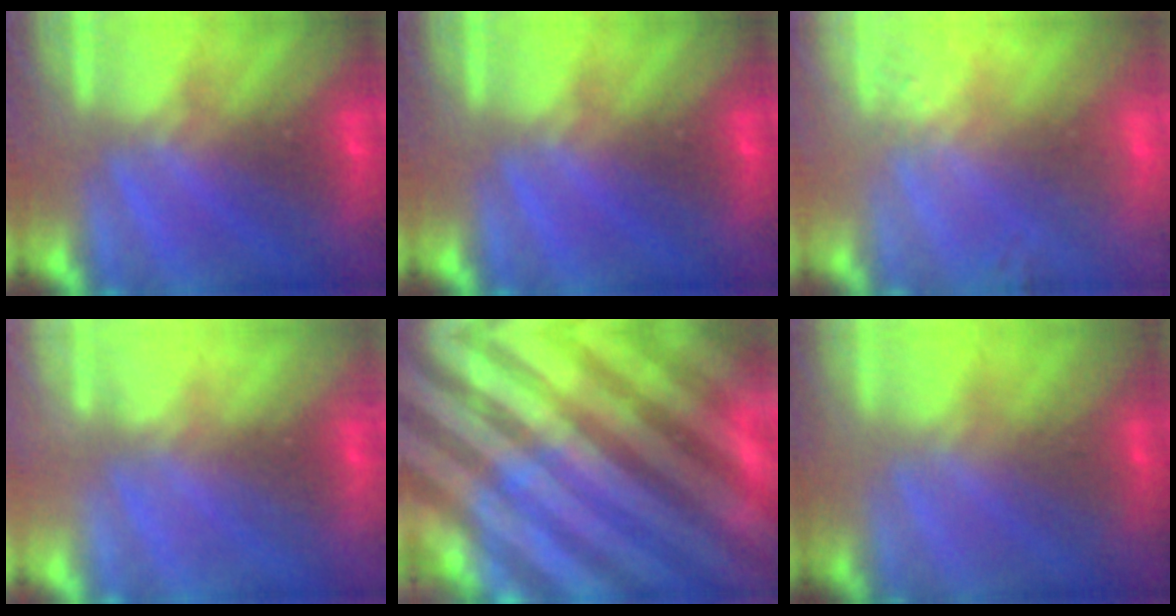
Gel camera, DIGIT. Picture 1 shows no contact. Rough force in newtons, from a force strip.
{"total": 0.0}
{"total": 2.6}
{"total": 2.1}
{"total": 8.7}
{"total": 1.7}